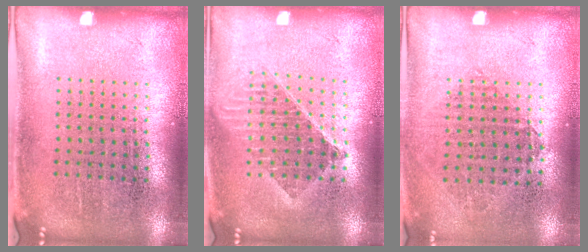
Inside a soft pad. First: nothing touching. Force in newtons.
{"total": 1.5, "press": 1.3, "slide": 0.7}
{"total": 0.9, "press": 0.8, "slide": 0.3}